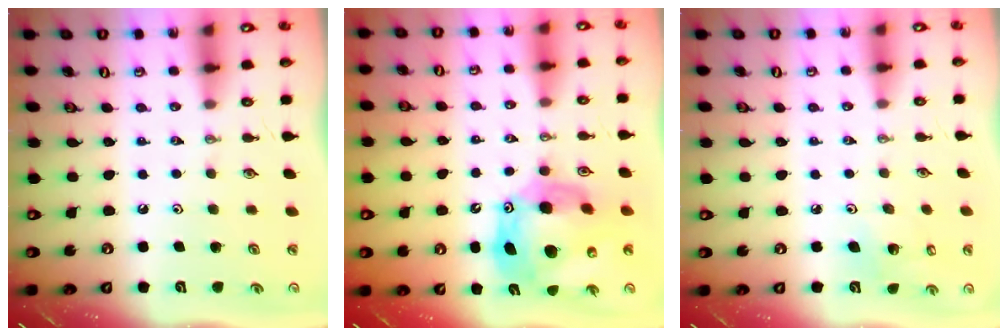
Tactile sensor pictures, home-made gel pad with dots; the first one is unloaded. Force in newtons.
{"total": 17.8, "press": 17.7, "slide": 1.7}
{"total": 3.7, "press": 3.5, "slide": 1.4}